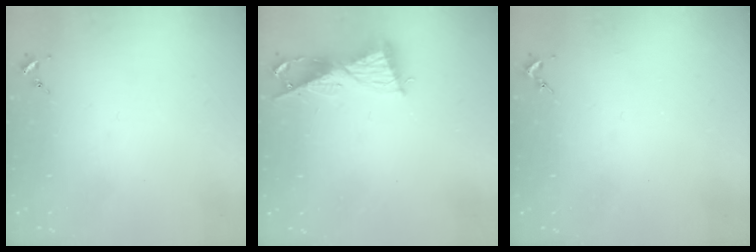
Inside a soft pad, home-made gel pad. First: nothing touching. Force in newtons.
{"total": 9.8, "press": 9.8, "slide": 0.5}
{"total": 1.3, "press": 1.3, "slide": 0.1}